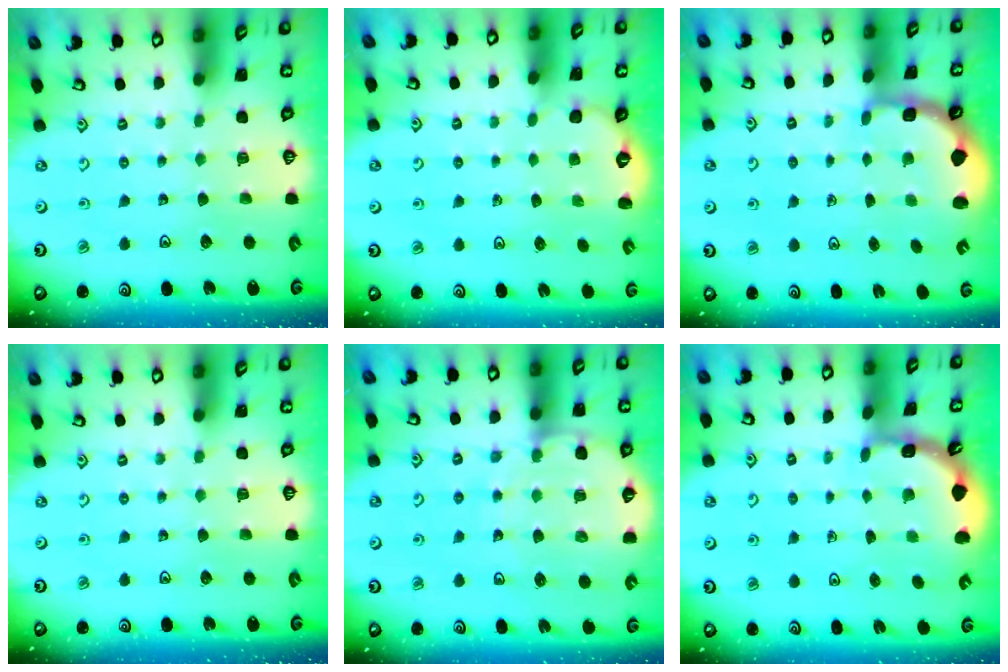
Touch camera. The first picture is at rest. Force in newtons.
{"total": 1.8, "press": 1.1, "slide": 1.4}
{"total": 2.4, "press": 1.6, "slide": 1.8}
{"total": 0.0}
{"total": 8.6, "press": 8.1, "slide": 2.7}
{"total": 2.2, "press": 2.2, "slide": 0.4}